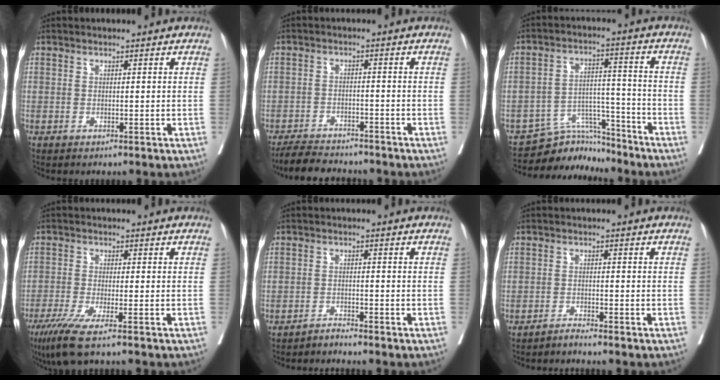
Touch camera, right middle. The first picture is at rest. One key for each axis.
{"total": 7.1, "fx": -6.6, "fy": 1.8, "fz": 2.0, "tx": -0.029, "ty": -0.013, "tz": -0.106}
{"total": 8.3, "fx": -8.1, "fy": 1.9, "fz": -0.4, "tx": 0.008, "ty": 0.033, "tz": -0.142}
{"total": 7.1, "fx": -4.9, "fy": -0.3, "fz": 5.1, "tx": -0.086, "ty": -0.021, "tz": -0.088}
{"total": 1.6, "fx": -1.5, "fy": -0.4, "fz": -0.2, "tx": 0.008, "ty": -0.006, "tz": -0.028}
{"total": 1.4, "fx": -1.4, "fy": -0.4, "fz": 0.1, "tx": 0.000, "ty": -0.003, "tz": -0.026}